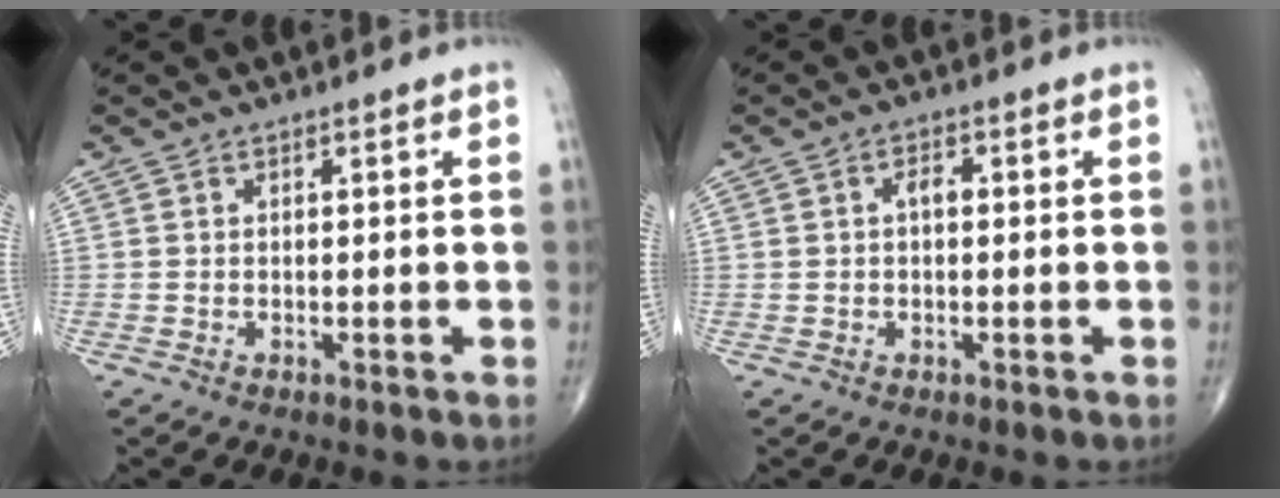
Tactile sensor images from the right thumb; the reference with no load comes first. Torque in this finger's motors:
{"motor_torque": [1.60, 1.96, -0.13, -0.07, 0.00]}